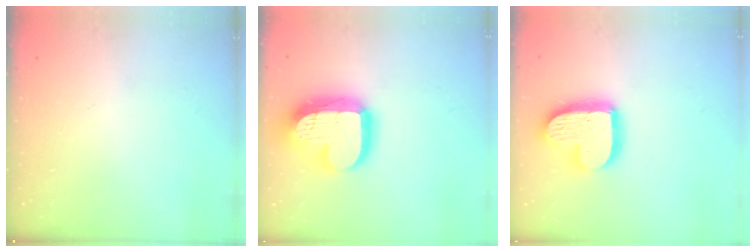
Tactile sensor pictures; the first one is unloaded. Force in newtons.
{"total": 21.7, "press": 21.6, "slide": 1.9}
{"total": 17.1, "press": 17.1, "slide": 1.4}